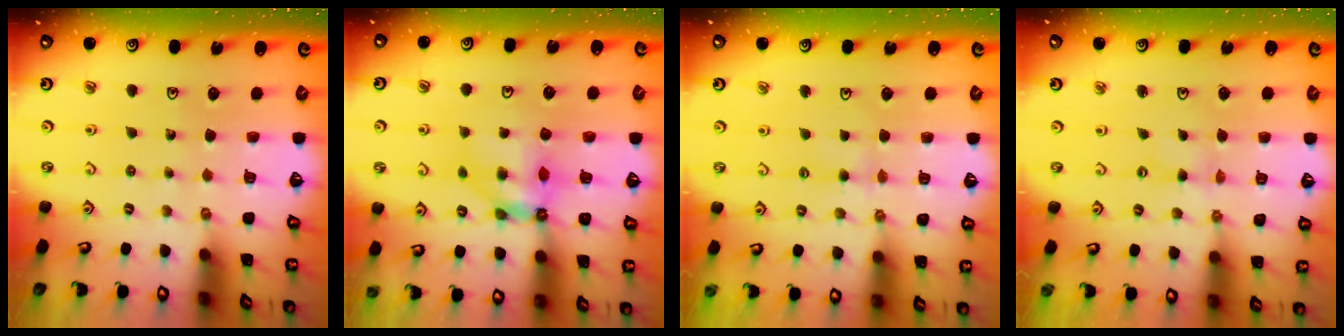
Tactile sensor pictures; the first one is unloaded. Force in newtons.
{"total": 6.2, "press": 6.2, "slide": 0.5}
{"total": 3.2, "press": 3.2, "slide": 0.5}
{"total": 0.5, "press": 0.5, "slide": 0.2}